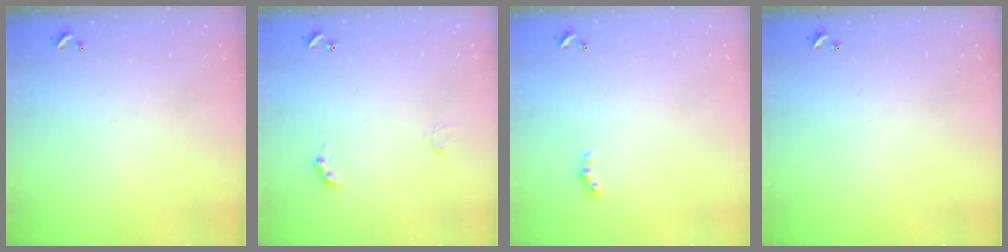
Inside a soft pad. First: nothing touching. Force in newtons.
{"total": 2.4, "press": 2.3, "slide": 0.5}
{"total": 1.6, "press": 1.6, "slide": 0.4}
{"total": 0.0}